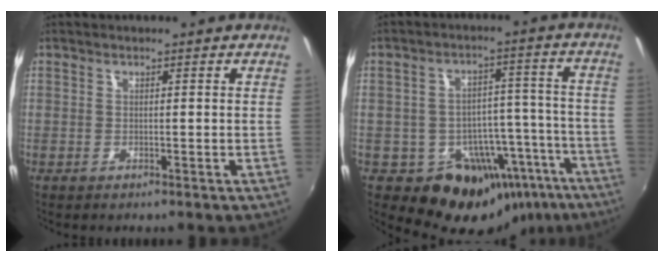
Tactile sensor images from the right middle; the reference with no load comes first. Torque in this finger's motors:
{"motor_torque": [1.03, -1.11, 0.23, 0.04]}